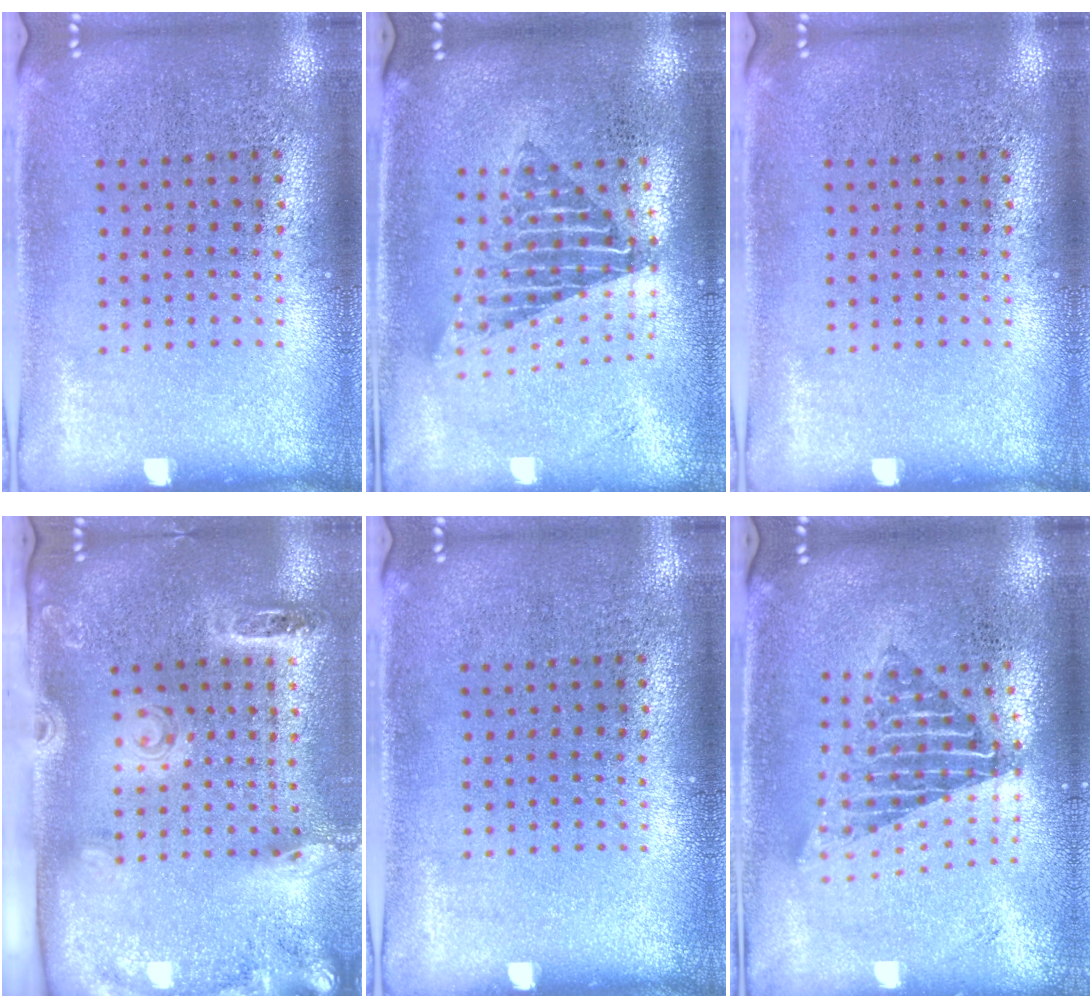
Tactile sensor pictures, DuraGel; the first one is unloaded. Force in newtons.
{"total": 1.7, "press": 1.3, "slide": 1.1}
{"total": 0.0}
{"total": 2.6, "press": 1.9, "slide": 1.8}
{"total": 0.0}
{"total": 1.7, "press": 1.3, "slide": 1.1}